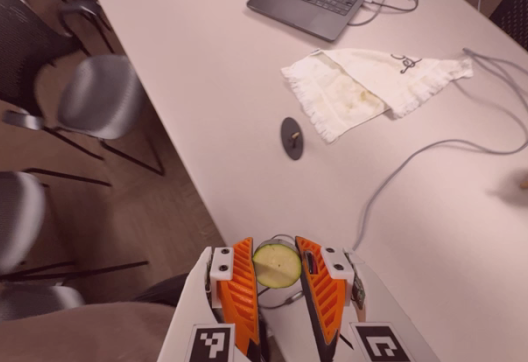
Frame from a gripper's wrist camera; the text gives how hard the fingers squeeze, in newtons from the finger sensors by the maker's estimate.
{"total": 12.5, "left": 12.8, "right": 12.1}